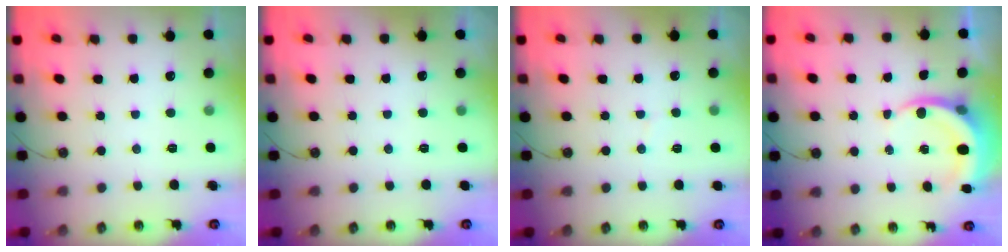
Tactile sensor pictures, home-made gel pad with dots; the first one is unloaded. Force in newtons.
{"total": 1.7, "press": 0.4, "slide": 1.6}
{"total": 1.8, "press": 1.8, "slide": 0.1}
{"total": 5.9, "press": 5.8, "slide": 0.7}